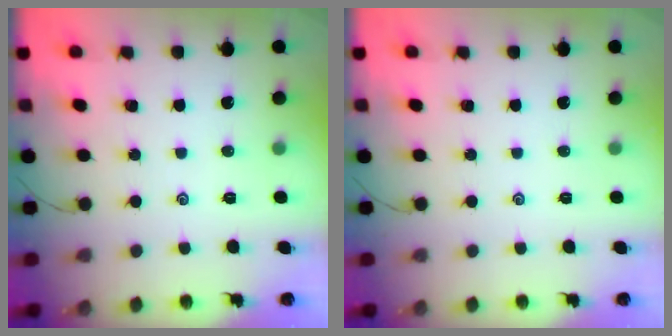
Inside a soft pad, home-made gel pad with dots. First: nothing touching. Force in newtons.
{"total": 0.0}